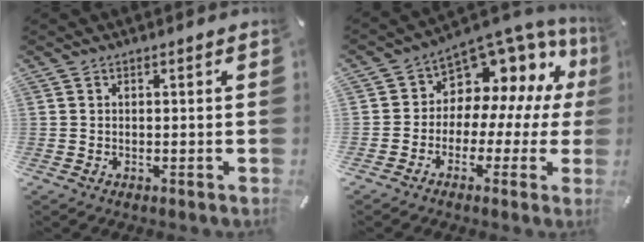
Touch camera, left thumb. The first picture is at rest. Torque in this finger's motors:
{"motor_torque": [0.75, 0.54, 0.70, 0.51, -0.03]}